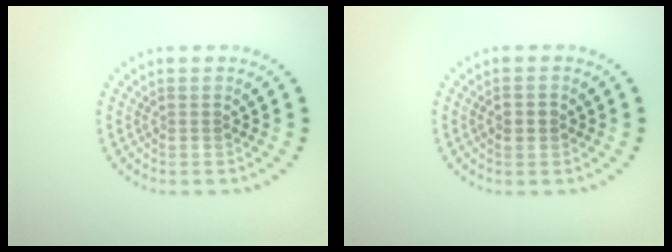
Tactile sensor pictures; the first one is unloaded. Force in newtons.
{"total": 1.9, "press": 1.9, "slide": 0.1}